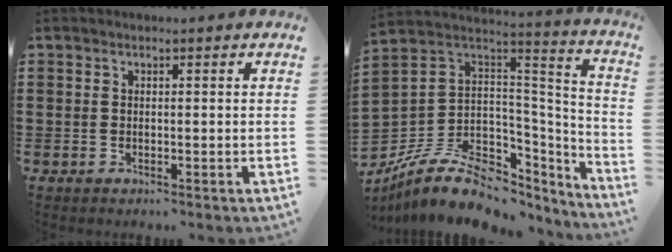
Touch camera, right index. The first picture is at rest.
{"total": 10.7, "force": [-5.4, 7.0, 6.0], "torque": [-0.138, 0.003, -0.087]}